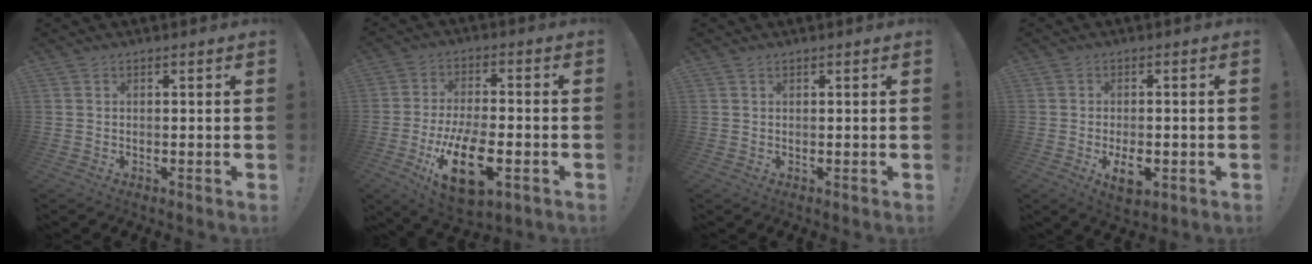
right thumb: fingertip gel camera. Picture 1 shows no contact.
{"total": 17.3, "force": [-6.4, 8.1, 13.9], "torque": [-0.242, 0.019, -0.100]}
{"total": 0.0}
{"total": 6.5, "force": [-2.3, 3.1, 5.2], "torque": [-0.088, 0.001, -0.037]}